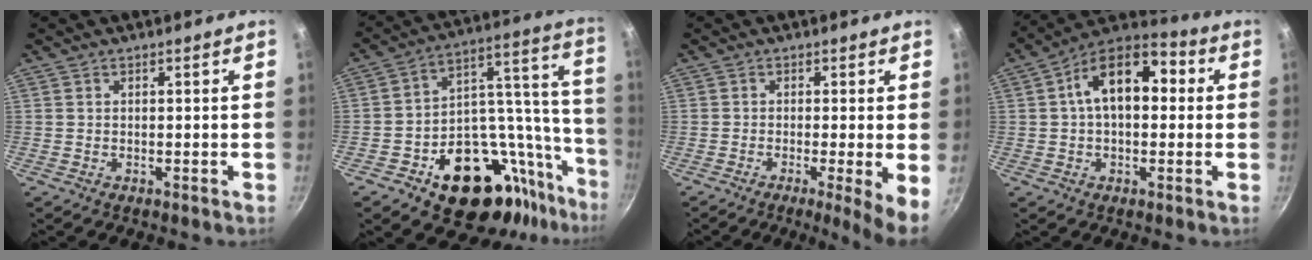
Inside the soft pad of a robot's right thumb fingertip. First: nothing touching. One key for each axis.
{"total": 24.3, "fx": -13.1, "fy": 12.9, "fz": 15.9, "tx": -0.136, "ty": 0.132, "tz": -0.185}
{"total": 6.0, "fx": -1.7, "fy": 0.4, "fz": 5.8, "tx": -0.095, "ty": -0.015, "tz": -0.031}
{"total": 14.4, "fx": 2.2, "fy": 8.5, "fz": 11.5, "tx": -0.167, "ty": 0.039, "tz": 0.024}